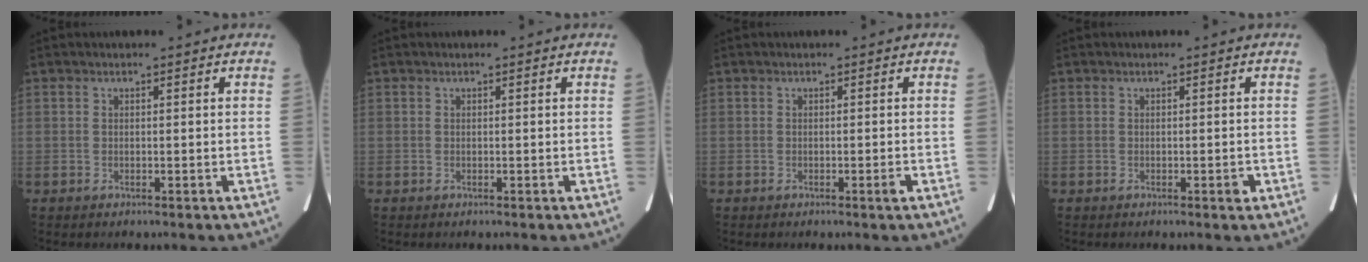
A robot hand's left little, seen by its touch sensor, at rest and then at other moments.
{"total": 0.0}
{"total": 0.8, "force": [-0.4, -0.1, 0.7], "torque": [-0.010, -0.001, -0.004]}
{"total": 0.8, "force": [-0.4, 0.2, 0.7], "torque": [-0.008, 0.000, -0.003]}